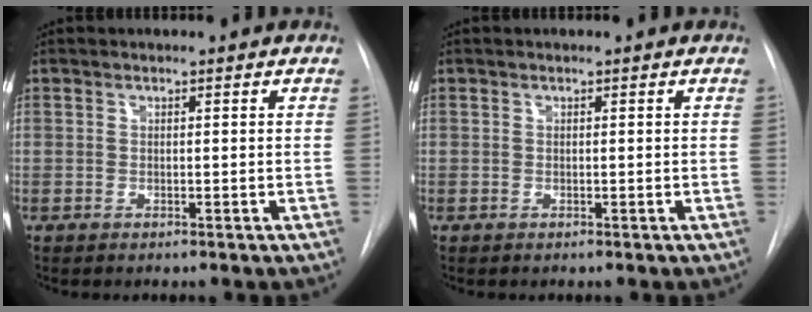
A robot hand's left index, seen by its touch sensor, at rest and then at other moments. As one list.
[{"total": 0.0}]